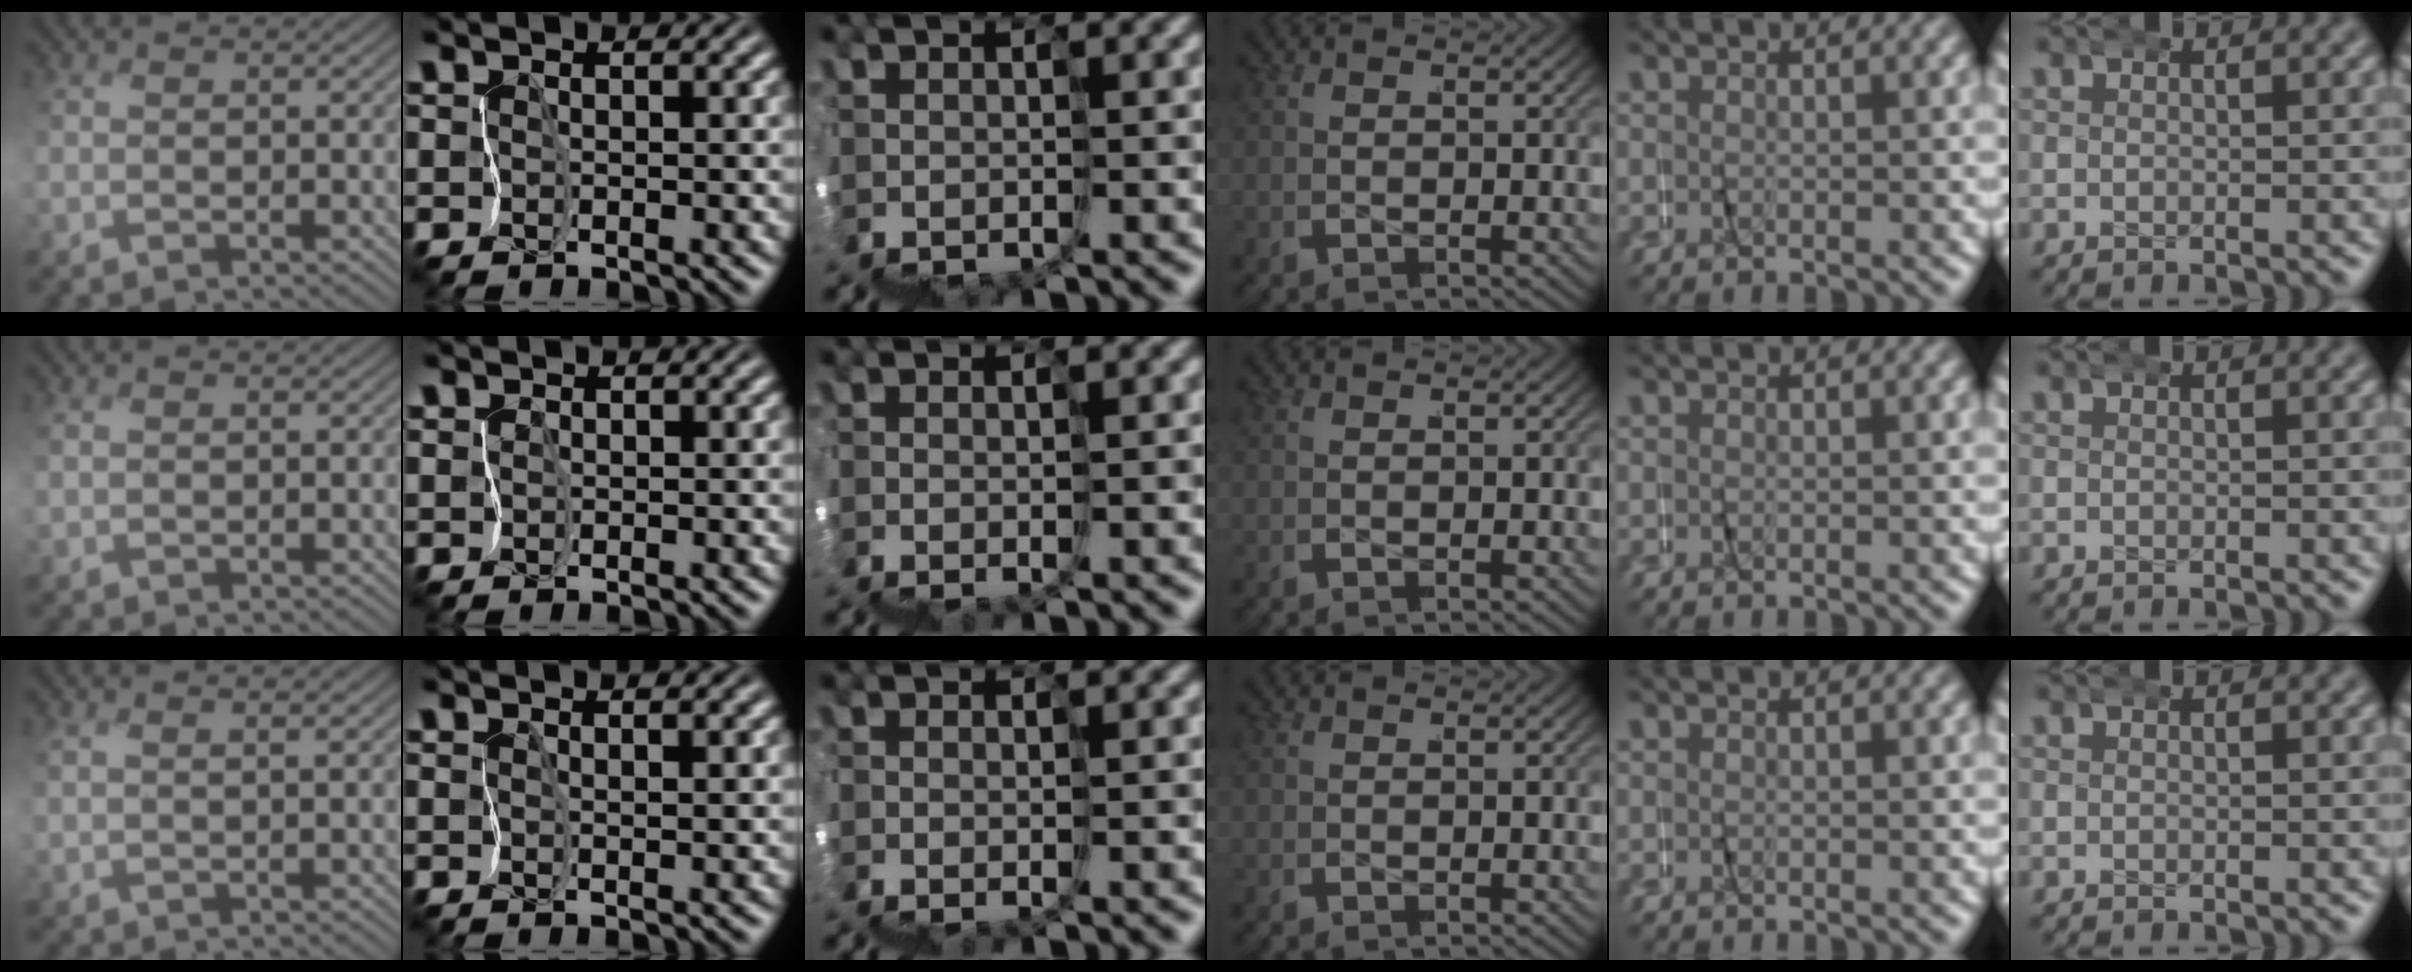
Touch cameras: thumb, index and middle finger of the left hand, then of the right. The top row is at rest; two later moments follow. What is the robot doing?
{"motion": "wrap", "object": "netting"}